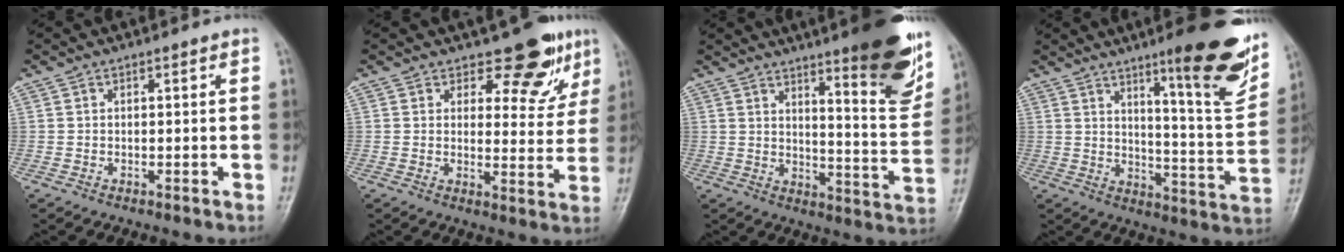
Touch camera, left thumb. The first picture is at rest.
{"total": 8.3, "force": [5.9, 4.4, 3.8], "torque": [-0.011, -0.041, 0.073]}
{"total": 18.6, "force": [11.9, 3.3, 14.0], "torque": [-0.151, -0.079, 0.165]}
{"total": 18.5, "force": [10.9, 3.2, 14.6], "torque": [-0.160, -0.066, 0.159]}